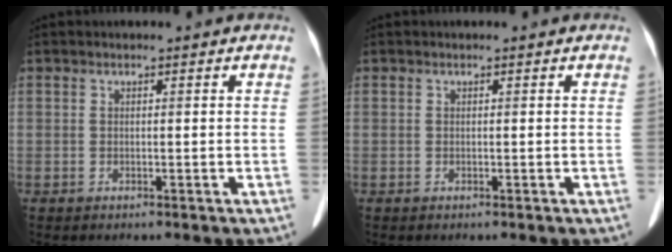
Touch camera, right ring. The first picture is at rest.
{"total": 0.0}